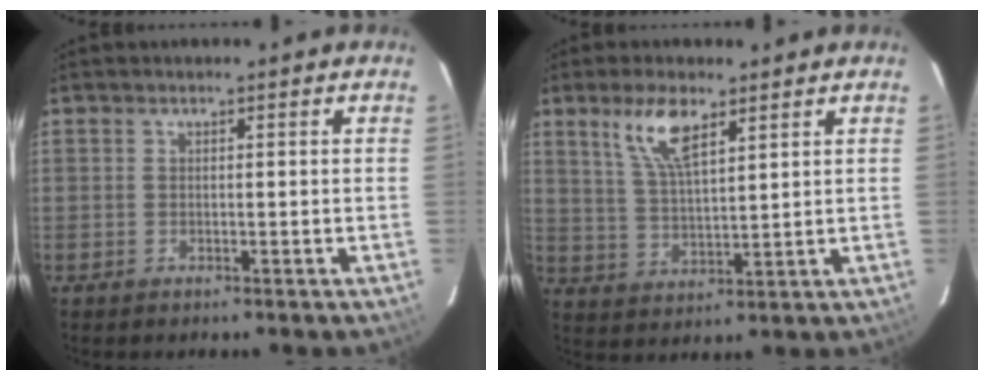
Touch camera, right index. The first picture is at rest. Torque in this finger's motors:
{"motor_torque": [0.35, 0.01, 0.34, 0.11]}